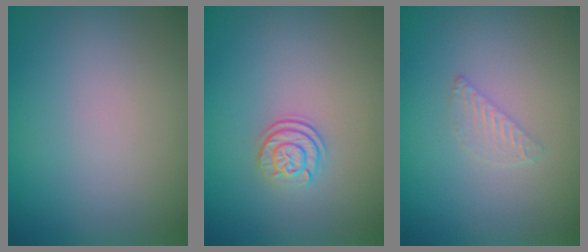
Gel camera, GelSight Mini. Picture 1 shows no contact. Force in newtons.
{"total": 2.1, "press": 1.7, "slide": 1.3}
{"total": 1.1, "press": 1.1, "slide": 0.1}